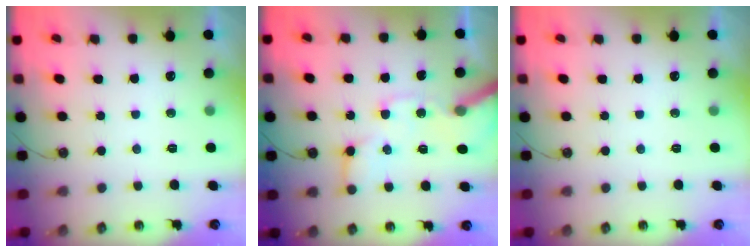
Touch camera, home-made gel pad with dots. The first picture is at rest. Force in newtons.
{"total": 13.7, "press": 13.6, "slide": 2.1}
{"total": 0.0}